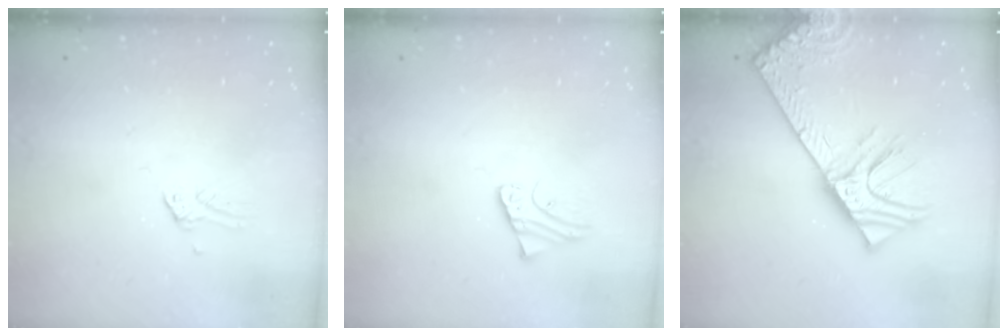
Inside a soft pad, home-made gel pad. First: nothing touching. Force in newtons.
{"total": 1.9, "press": 1.9, "slide": 0.2}
{"total": 15.1, "press": 14.7, "slide": 3.2}